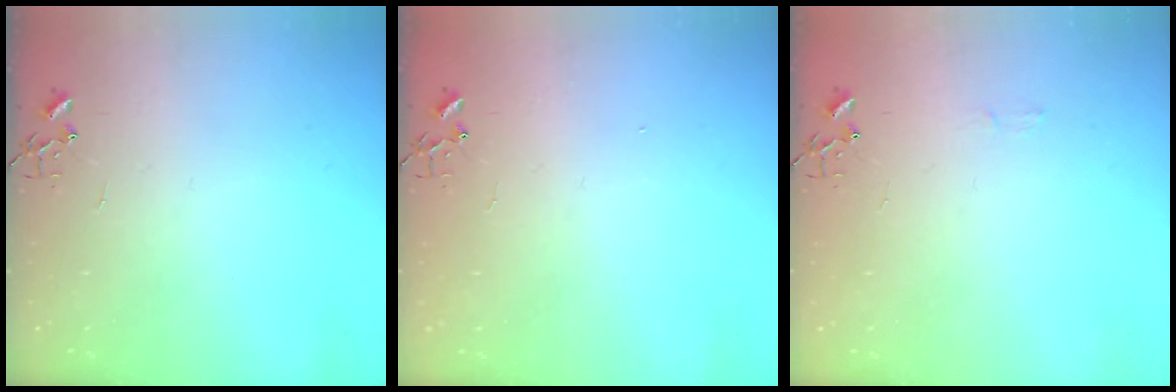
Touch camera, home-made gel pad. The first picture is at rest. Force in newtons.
{"total": 1.1, "press": 1.1, "slide": 0.1}
{"total": 3.9, "press": 3.9, "slide": 0.5}